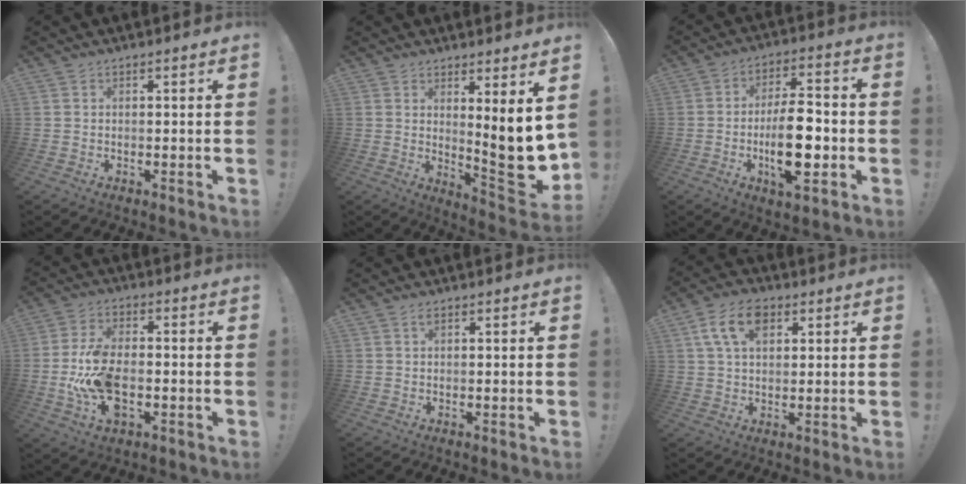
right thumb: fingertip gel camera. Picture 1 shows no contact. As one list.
[{"total": 10.6, "force": [2.4, 1.9, 10.2], "torque": [-0.119, -0.052, 0.039]}, {"total": 15.7, "force": [-3.4, 6.3, 14.0], "torque": [-0.261, 0.007, -0.062]}, {"total": 13.8, "force": [-3.0, 8.2, 10.7], "torque": [-0.208, 0.000, -0.053]}, {"total": 0.9, "force": [0.6, 0.2, 0.7], "torque": [-0.002, -0.006, 0.008]}, {"total": 10.4, "force": [4.1, 6.3, 7.2], "torque": [-0.128, 0.003, 0.076]}]